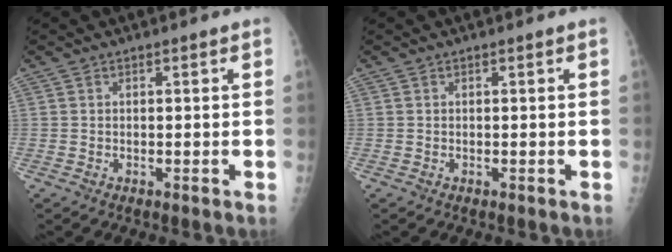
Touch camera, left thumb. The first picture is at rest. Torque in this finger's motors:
{"motor_torque": [-0.06, 0.06, -0.04, 0.05, 0.00]}